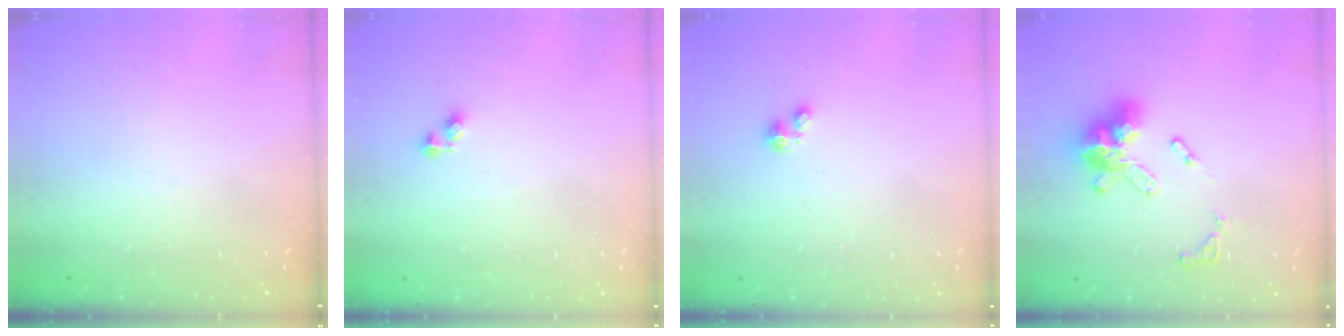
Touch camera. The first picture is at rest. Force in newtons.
{"total": 2.7, "press": 2.7, "slide": 0.4}
{"total": 0.9, "press": 0.9, "slide": 0.1}
{"total": 15.2, "press": 15.1, "slide": 1.7}